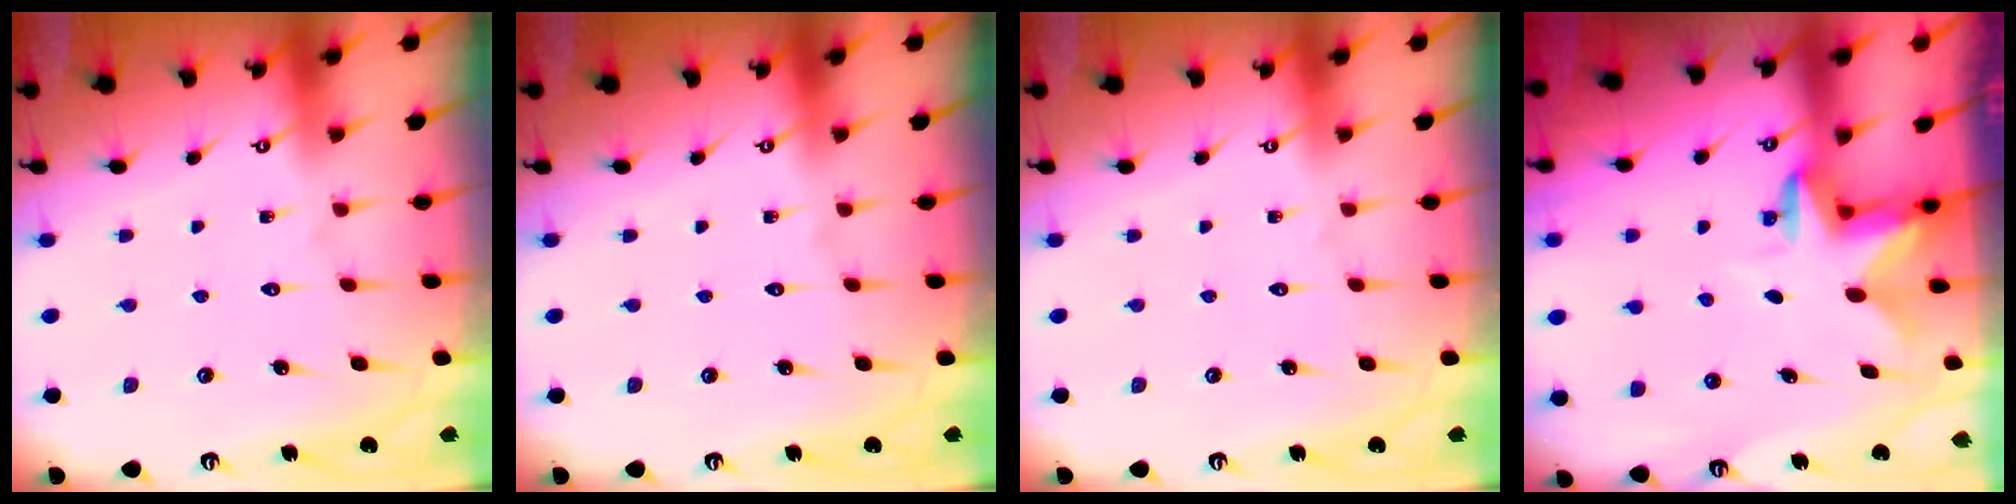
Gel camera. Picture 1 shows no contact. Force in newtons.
{"total": 0.0}
{"total": 0.0}
{"total": 2.7, "press": 2.6, "slide": 0.5}